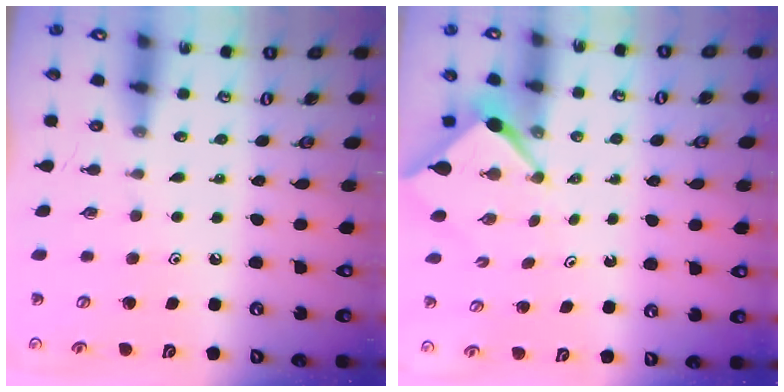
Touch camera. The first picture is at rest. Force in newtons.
{"total": 2.6, "press": 2.6, "slide": 0.3}